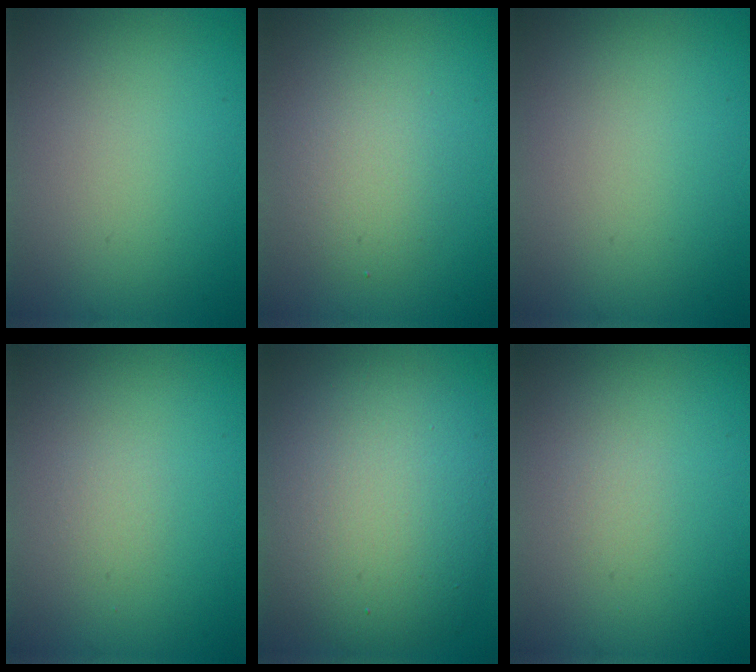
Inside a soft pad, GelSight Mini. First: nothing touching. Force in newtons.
{"total": 2.4, "press": 2.4, "slide": 0.2}
{"total": 0.0}
{"total": 0.0}
{"total": 10.1, "press": 10.1, "slide": 0.5}
{"total": 0.5, "press": 0.5, "slide": 0.0}